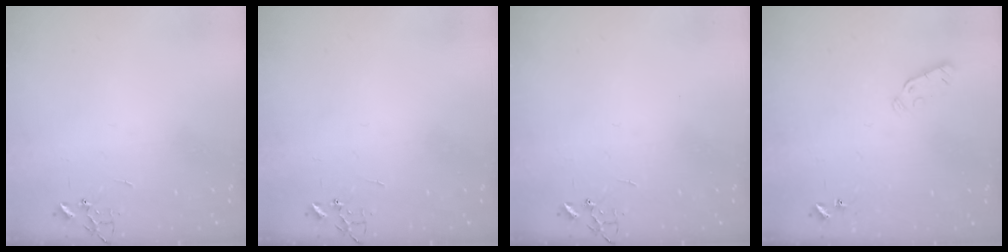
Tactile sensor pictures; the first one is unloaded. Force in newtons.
{"total": 0.0}
{"total": 0.0}
{"total": 3.0, "press": 2.9, "slide": 0.9}